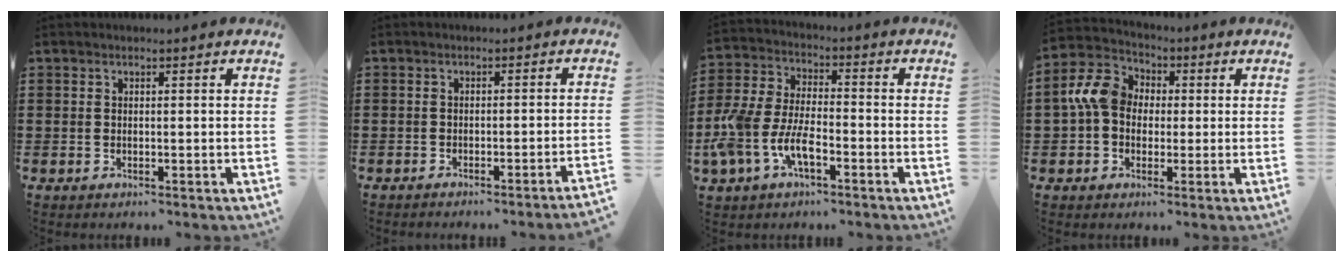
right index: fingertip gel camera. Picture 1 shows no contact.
{"total": 1.8, "force": [-1.6, -0.5, 0.5], "torque": [-0.009, 0.001, -0.033]}
{"total": 8.2, "force": [-4.1, 3.8, 6.0], "torque": [-0.166, -0.008, -0.086]}
{"total": 7.6, "force": [0.2, 6.1, 4.6], "torque": [-0.131, 0.009, -0.002]}